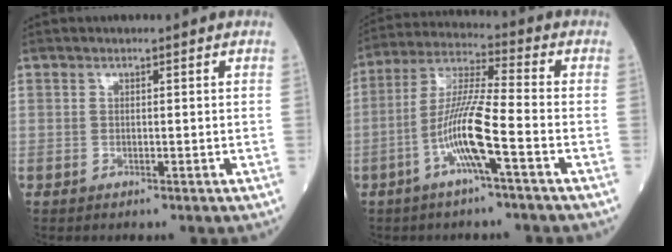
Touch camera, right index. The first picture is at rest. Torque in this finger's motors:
{"motor_torque": [0.37, -0.26, 0.33, 0.21]}